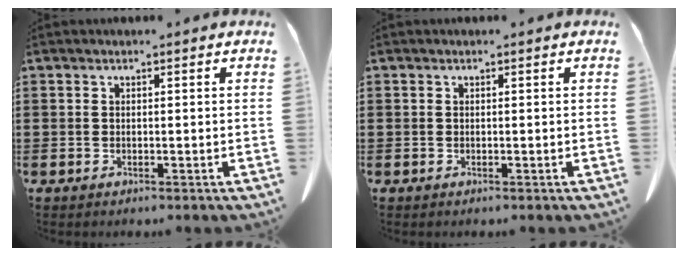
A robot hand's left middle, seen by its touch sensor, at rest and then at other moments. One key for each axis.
{"total": 0.0}